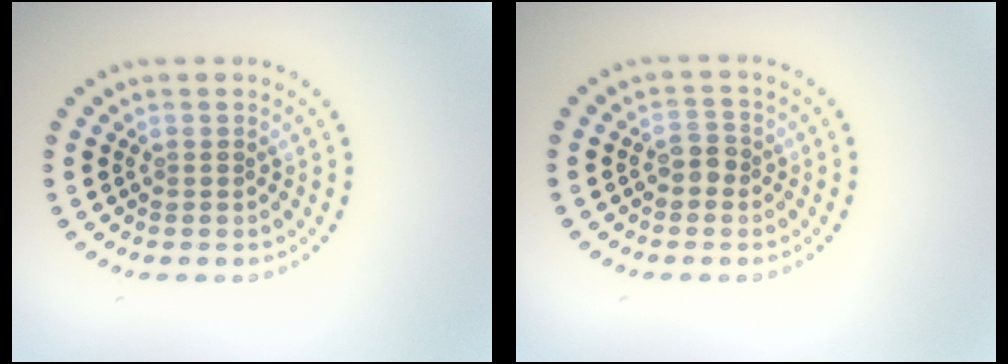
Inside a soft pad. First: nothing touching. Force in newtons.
{"total": 1.6, "press": 1.5, "slide": 0.5}